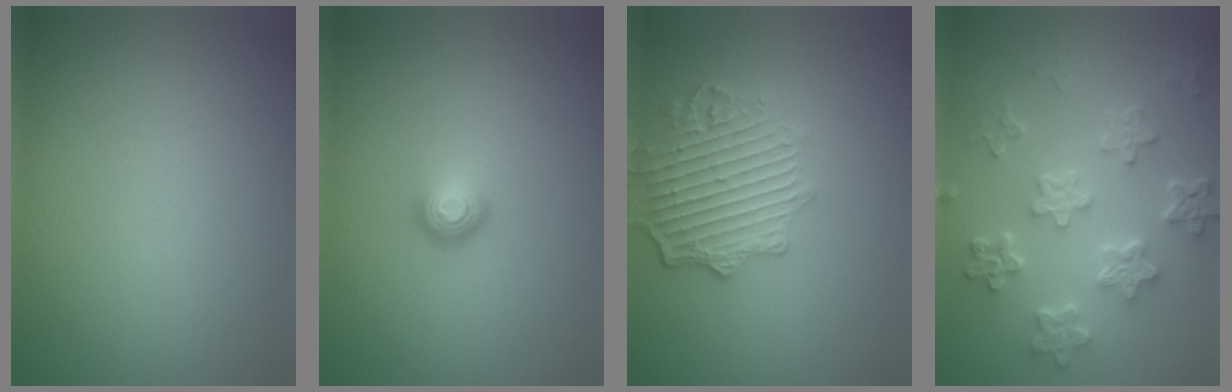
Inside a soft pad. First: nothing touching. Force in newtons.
{"total": 1.8, "press": 1.1, "slide": 1.5}
{"total": 5.5, "press": 4.5, "slide": 3.1}
{"total": 6.2, "press": 4.9, "slide": 3.9}